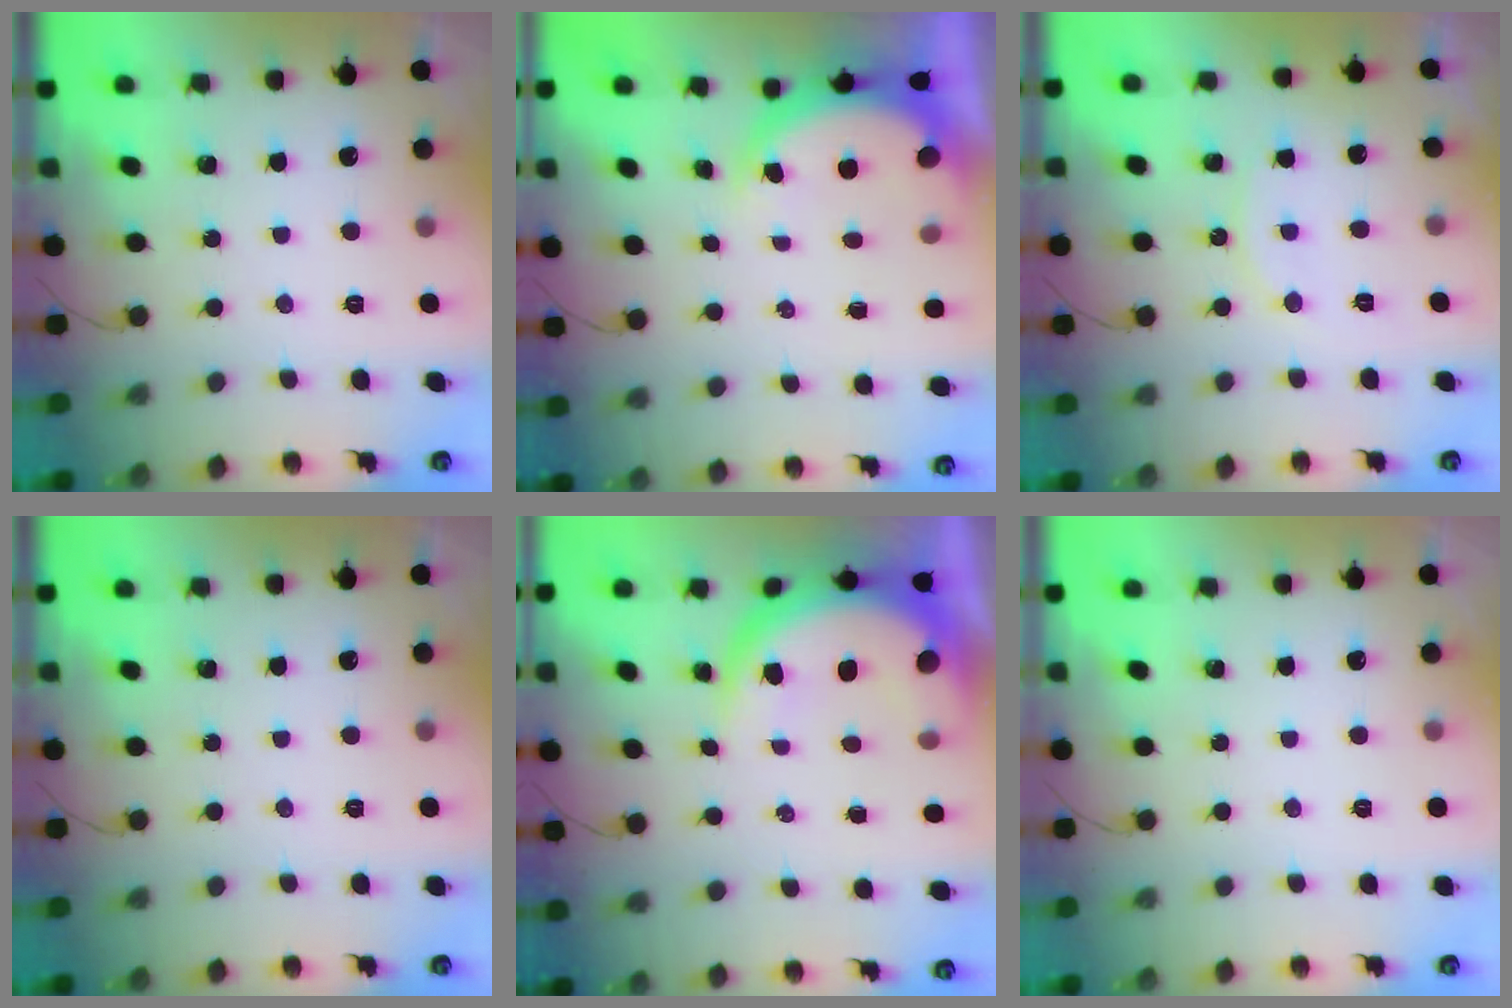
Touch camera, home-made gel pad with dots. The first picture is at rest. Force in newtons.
{"total": 4.6, "press": 4.5, "slide": 1.3}
{"total": 7.7, "press": 7.7, "slide": 0.2}
{"total": 0.0}
{"total": 9.1, "press": 9.1, "slide": 0.7}
{"total": 0.0}